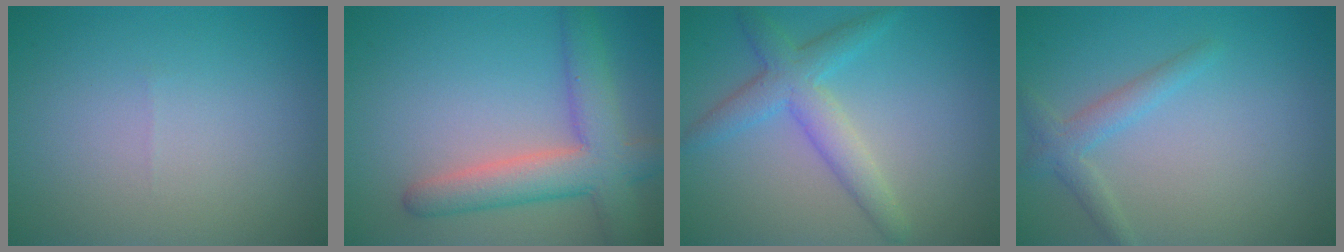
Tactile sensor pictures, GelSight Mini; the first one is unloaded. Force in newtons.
{"total": 6.0, "press": 6.0, "slide": 0.2}
{"total": 3.9, "press": 3.9, "slide": 0.1}
{"total": 2.1, "press": 2.1, "slide": 0.1}